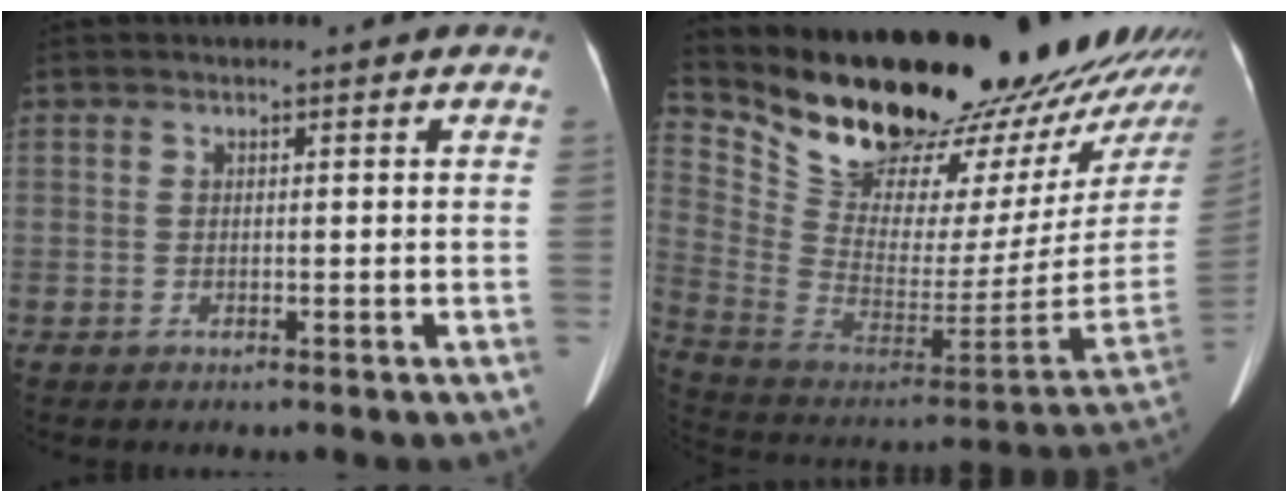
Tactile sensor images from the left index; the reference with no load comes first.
{"total": 29.4, "force": [24.5, 6.9, 14.8], "torque": [-0.249, -0.086, 0.361]}